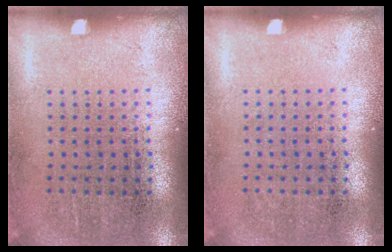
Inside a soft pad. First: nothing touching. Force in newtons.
{"total": 0.0}